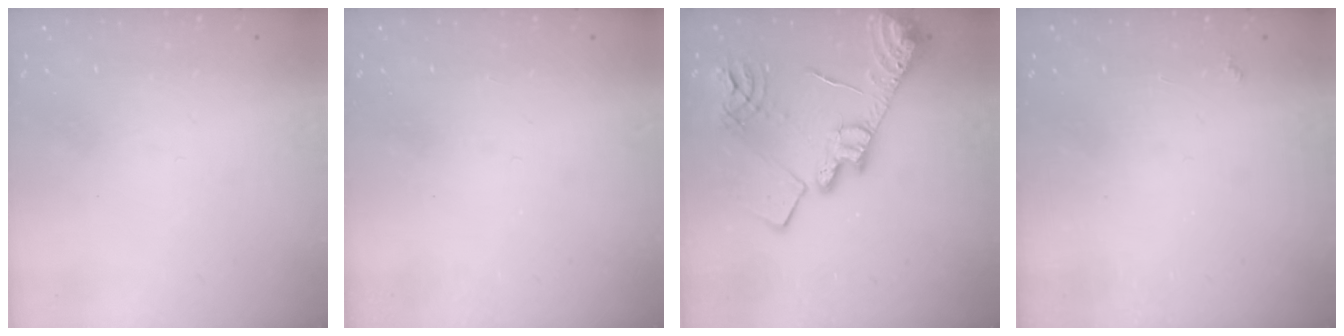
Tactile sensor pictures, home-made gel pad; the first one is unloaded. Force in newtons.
{"total": 1.0, "press": 1.0, "slide": 0.1}
{"total": 19.4, "press": 19.3, "slide": 1.6}
{"total": 1.9, "press": 1.9, "slide": 0.3}